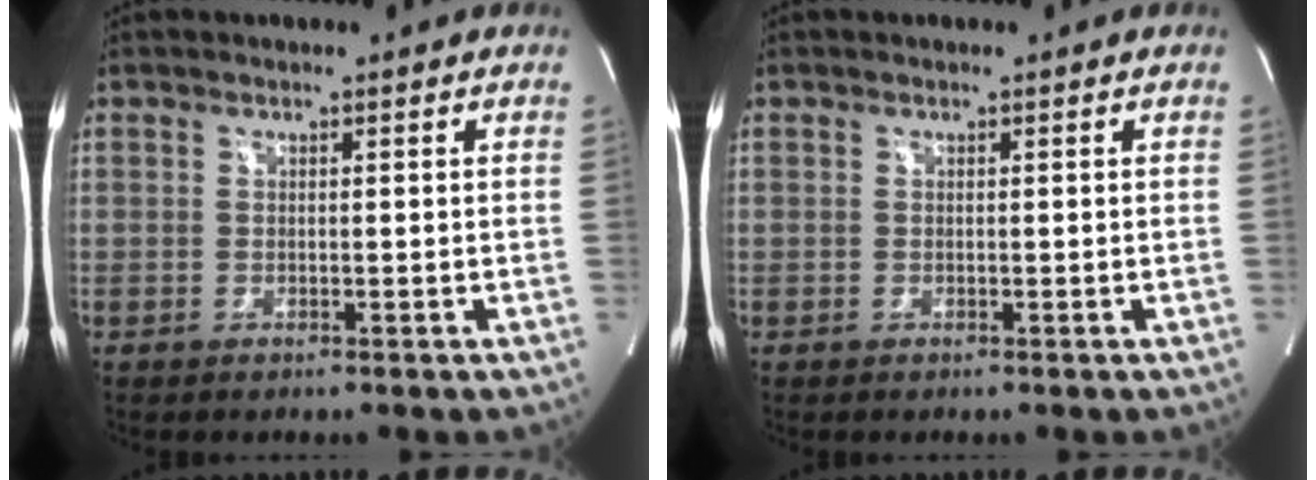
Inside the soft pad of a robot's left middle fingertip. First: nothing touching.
{"total": 0.0}